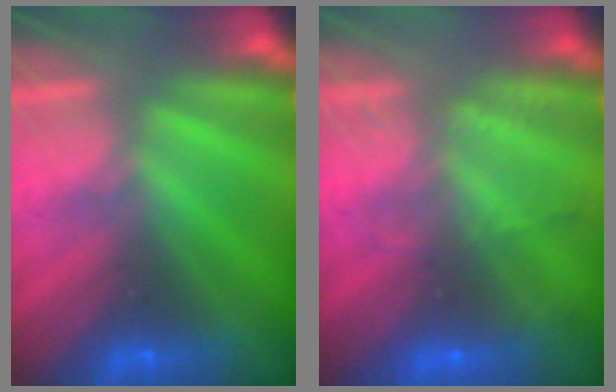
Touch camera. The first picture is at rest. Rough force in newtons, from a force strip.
{"total": 2.0}